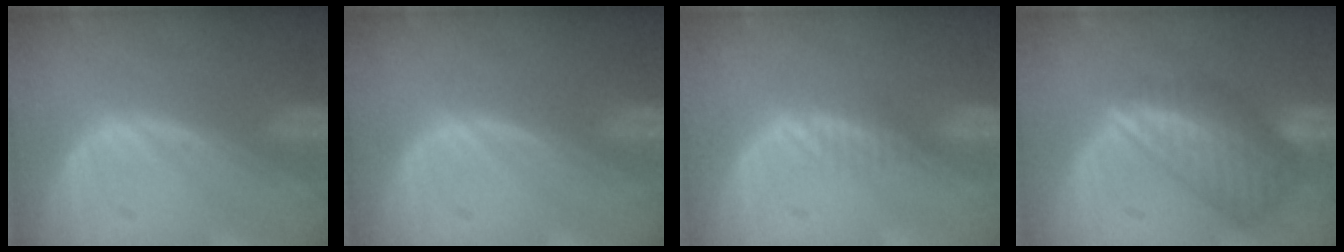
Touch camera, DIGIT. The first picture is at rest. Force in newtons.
{"total": 0.0}
{"total": 1.3, "press": 1.1, "slide": 0.7}
{"total": 8.6, "press": 7.6, "slide": 4.0}